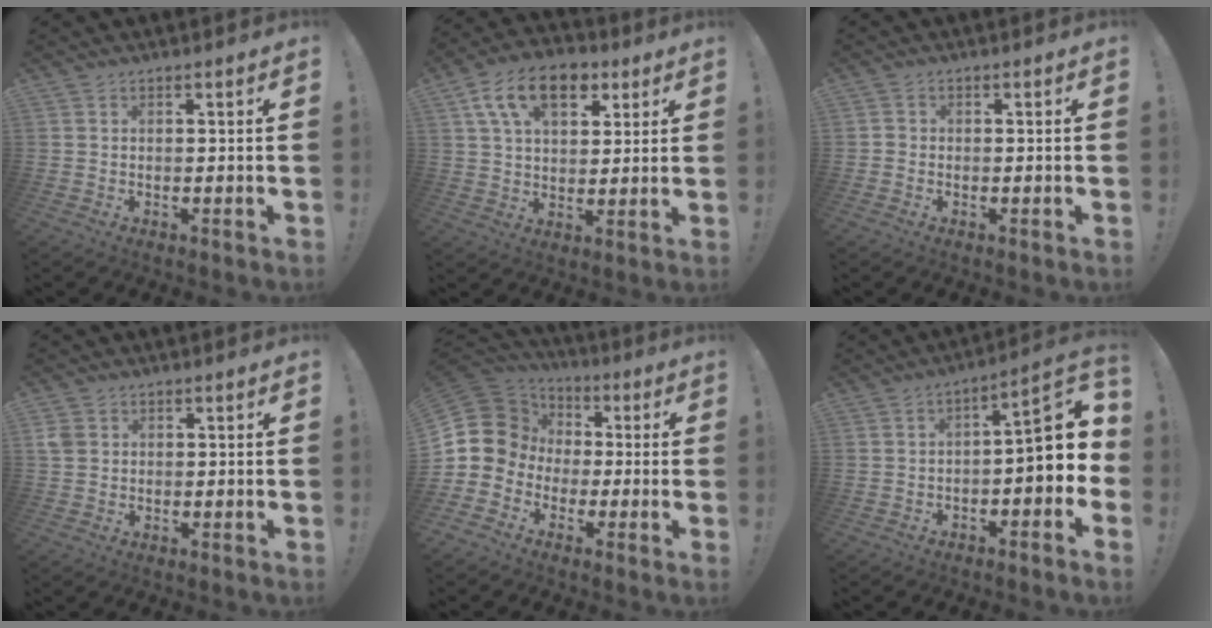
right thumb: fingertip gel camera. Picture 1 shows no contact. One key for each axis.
{"total": 15.2, "fx": 7.0, "fy": 9.3, "fz": 9.7, "tx": -0.159, "ty": -0.014, "tz": 0.129}
{"total": 1.1, "fx": -0.6, "fy": 0.8, "fz": 0.5, "tx": -0.006, "ty": 0.003, "tz": -0.011}
{"total": 3.0, "fx": 1.0, "fy": 2.4, "fz": 1.4, "tx": -0.027, "ty": 0.006, "tz": 0.021}
{"total": 10.6, "fx": 0.1, "fy": 10.1, "fz": 3.3, "tx": -0.049, "ty": -0.001, "tz": 0.015}
{"total": 10.2, "fx": -0.5, "fy": 3.8, "fz": 9.5, "tx": -0.118, "ty": 0.002, "tz": -0.011}